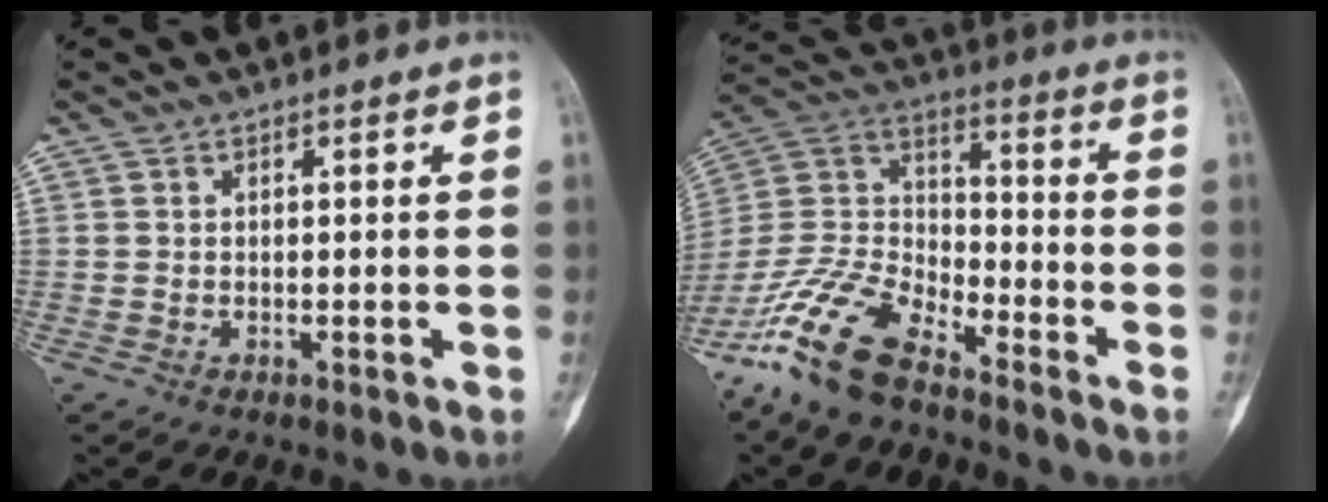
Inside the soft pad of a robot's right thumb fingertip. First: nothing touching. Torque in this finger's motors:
{"motor_torque": [-0.03, 0.15, 1.45, -1.06, 0.10]}